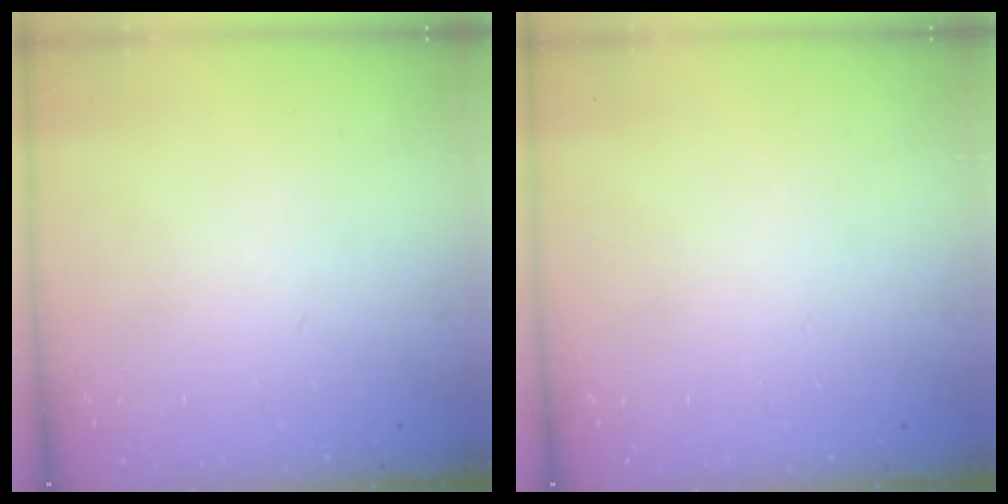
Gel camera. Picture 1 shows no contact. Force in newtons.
{"total": 0.0}